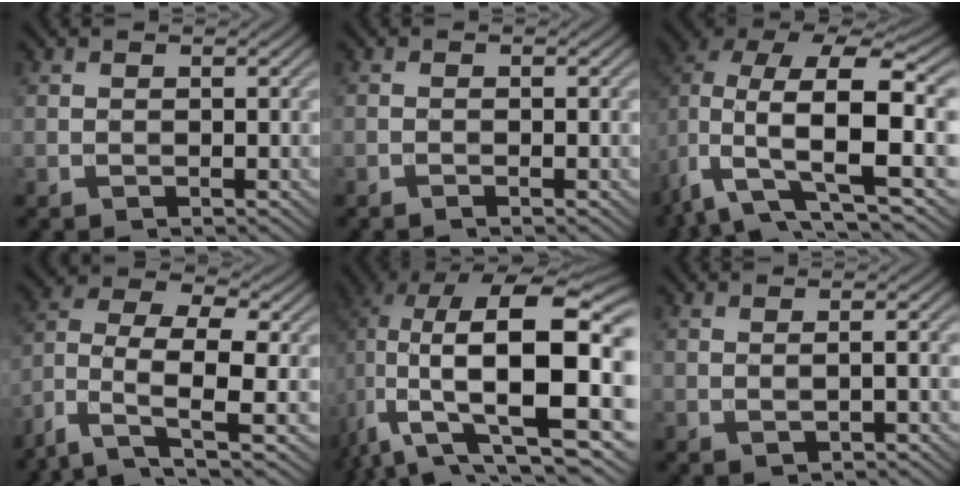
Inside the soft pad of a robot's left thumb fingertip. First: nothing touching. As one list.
[{"total": 0.8, "force": [-0.4, 0.0, 0.7], "torque": [-0.013, 0.002, -0.012]}, {"total": 14.8, "force": [-1.5, 7.5, 12.7], "torque": [-0.267, -0.016, -0.027]}, {"total": 7.7, "force": [-3.3, 3.5, 6.1], "torque": [-0.121, 0.002, -0.078]}, {"total": 17.7, "force": [0.4, 8.1, 15.7], "torque": [-0.290, -0.012, 0.014]}, {"total": 1.2, "force": [0.0, 0.1, 1.2], "torque": [-0.028, 0.000, 0.000]}]